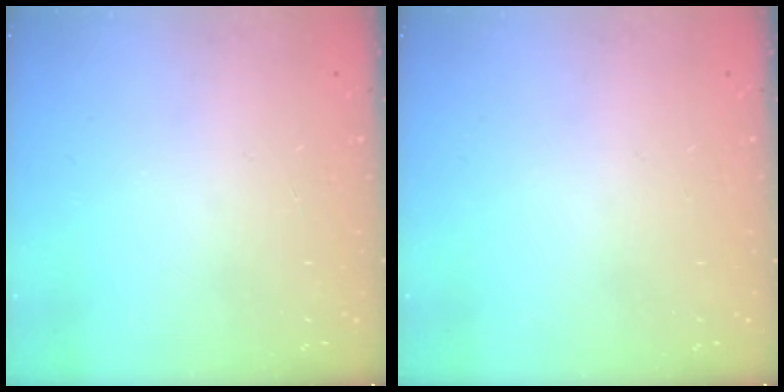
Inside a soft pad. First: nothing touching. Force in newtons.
{"total": 0.0}